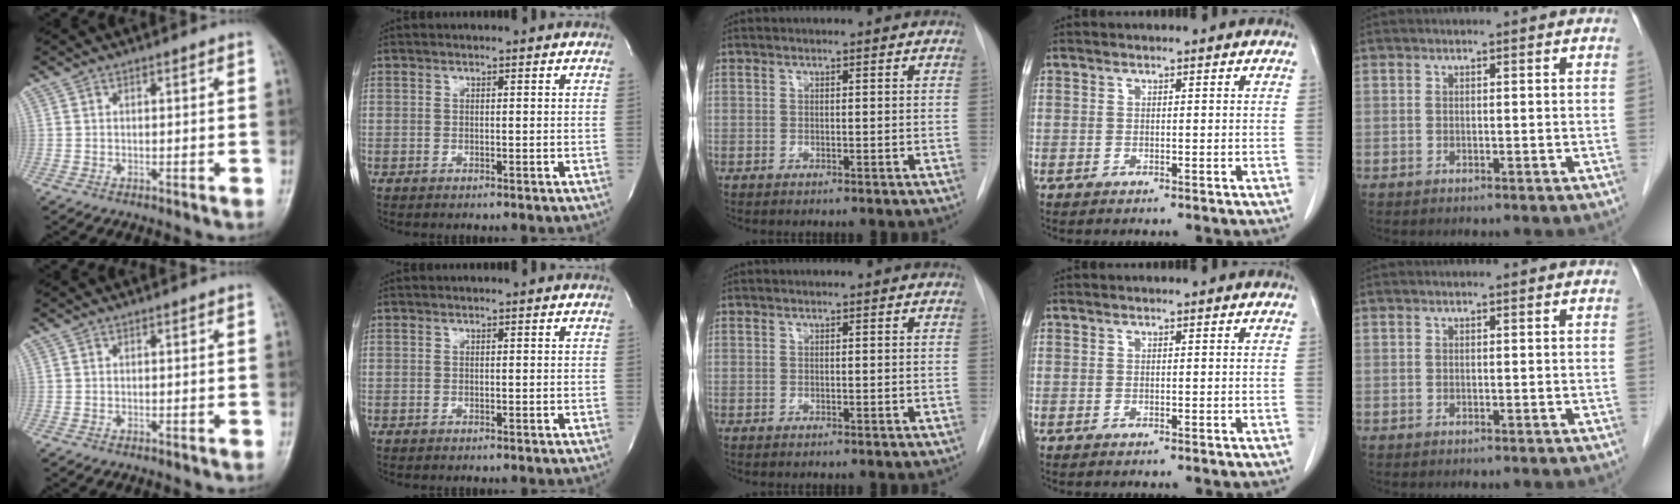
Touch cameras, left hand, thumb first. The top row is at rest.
{}